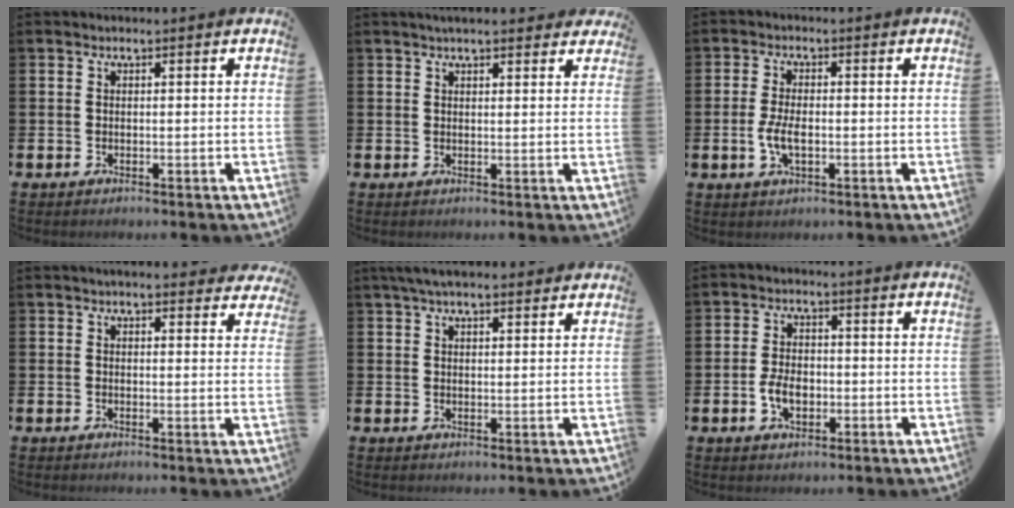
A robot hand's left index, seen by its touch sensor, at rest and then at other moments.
{"total": 2.8, "force": [2.6, 0.6, 0.9], "torque": [-0.008, -0.009, 0.045]}
{"total": 3.8, "force": [-0.6, 1.8, 3.3], "torque": [-0.059, -0.001, -0.014]}
{"total": 2.5, "force": [2.5, 0.4, 0.4], "torque": [0.002, -0.012, 0.042]}
{"total": 4.1, "force": [3.5, 1.1, 1.9], "torque": [-0.039, -0.004, 0.064]}
{"total": 4.0, "force": [-1.0, 2.6, 2.9], "torque": [-0.038, 0.000, -0.021]}